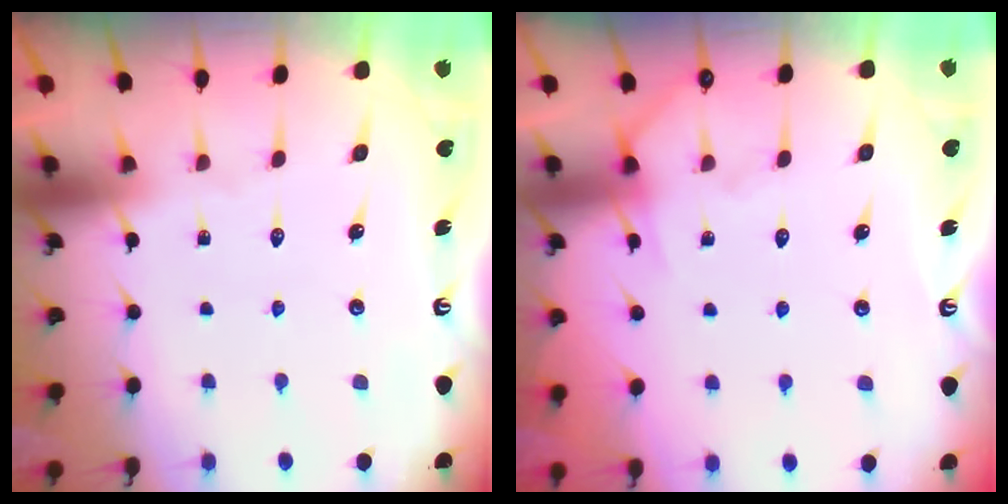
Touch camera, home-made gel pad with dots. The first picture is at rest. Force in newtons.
{"total": 6.0, "press": 5.9, "slide": 0.7}